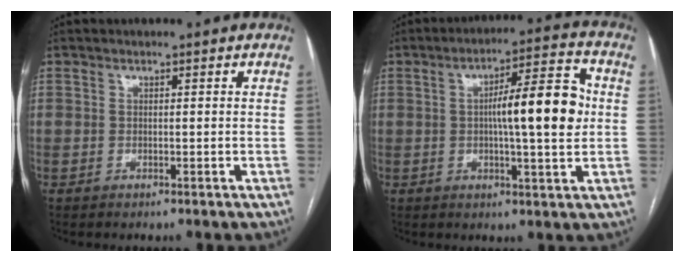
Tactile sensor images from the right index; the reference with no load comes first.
{"total": 12.1, "force": [0.8, 1.8, 11.9], "torque": [-0.179, 0.022, 0.009]}